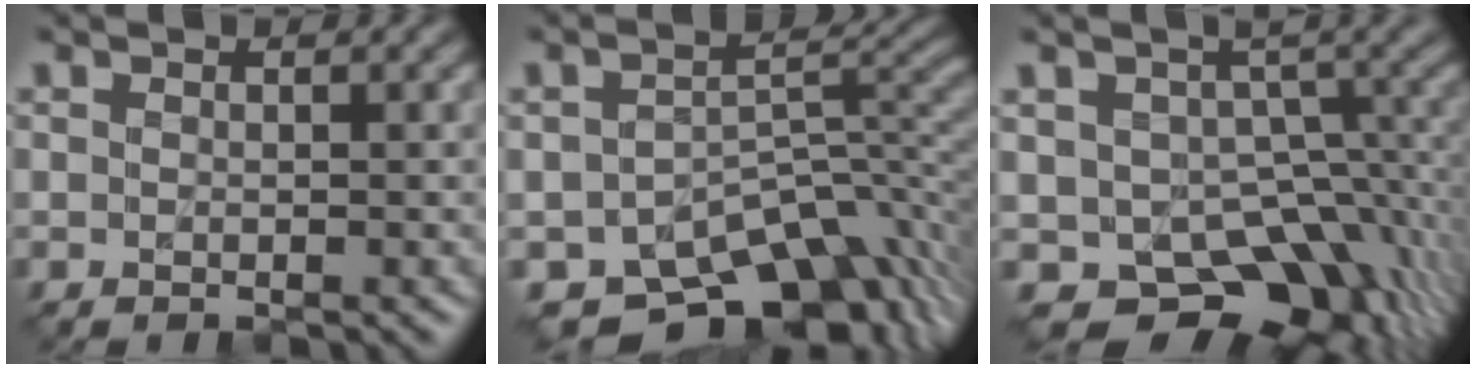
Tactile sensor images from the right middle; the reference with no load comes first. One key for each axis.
{"total": 10.9, "fx": -7.4, "fy": 5.5, "fz": 5.8, "tx": -0.073, "ty": -0.009, "tz": -0.115}
{"total": 9.5, "fx": -3.7, "fy": 6.1, "fz": 6.3, "tx": -0.076, "ty": -0.021, "tz": -0.057}